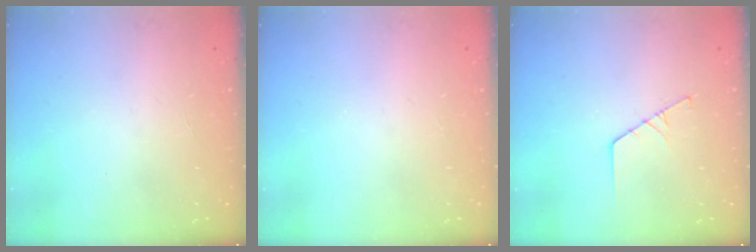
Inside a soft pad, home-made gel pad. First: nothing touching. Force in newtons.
{"total": 0.0}
{"total": 2.1, "press": 2.1, "slide": 0.1}